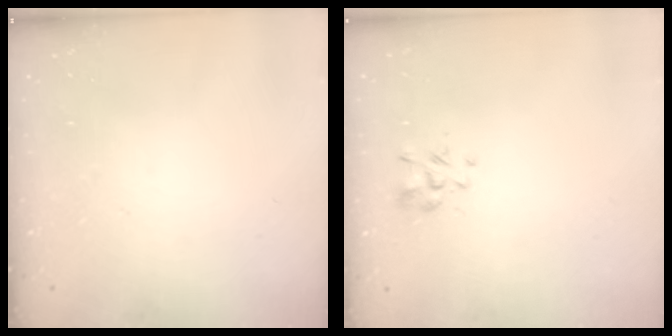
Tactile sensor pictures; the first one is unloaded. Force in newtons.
{"total": 2.3, "press": 2.1, "slide": 0.9}